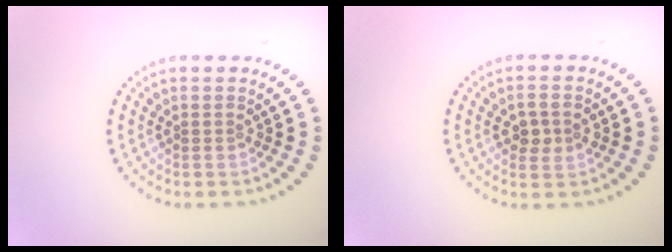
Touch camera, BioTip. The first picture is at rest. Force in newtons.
{"total": 2.1, "press": 2.1, "slide": 0.2}